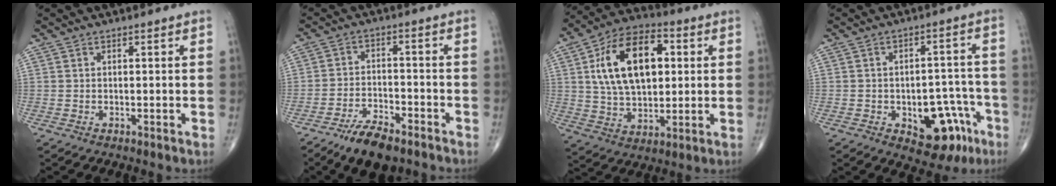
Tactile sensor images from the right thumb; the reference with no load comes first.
{"total": 8.7, "force": [-6.3, 3.2, 5.0], "torque": [-0.080, 0.033, -0.111]}
{"total": 19.0, "force": [4.1, 11.0, 14.9], "torque": [-0.236, 0.009, 0.070]}
{"total": 12.2, "force": [-5.4, 7.0, 8.4], "torque": [-0.066, 0.048, -0.060]}